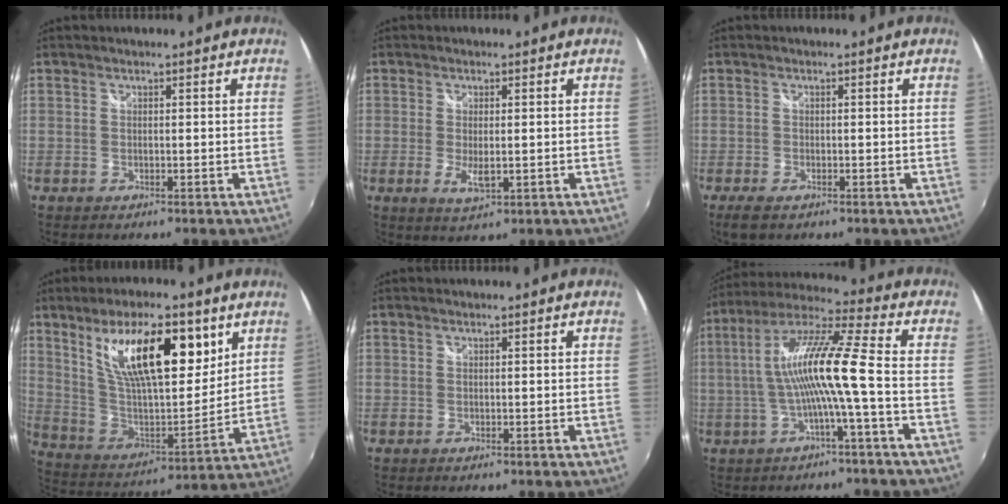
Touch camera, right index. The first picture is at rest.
{"total": 3.7, "force": [-0.7, 1.3, 3.4], "torque": [-0.065, -0.011, -0.009]}
{"total": 3.6, "force": [-2.4, 1.6, 2.1], "torque": [-0.048, -0.014, -0.043]}
{"total": 21.1, "force": [10.2, 7.6, 16.8], "torque": [-0.285, 0.003, 0.187]}
{"total": 0.0}
{"total": 12.6, "force": [-1.9, -0.5, 12.4], "torque": [-0.231, 0.011, -0.030]}